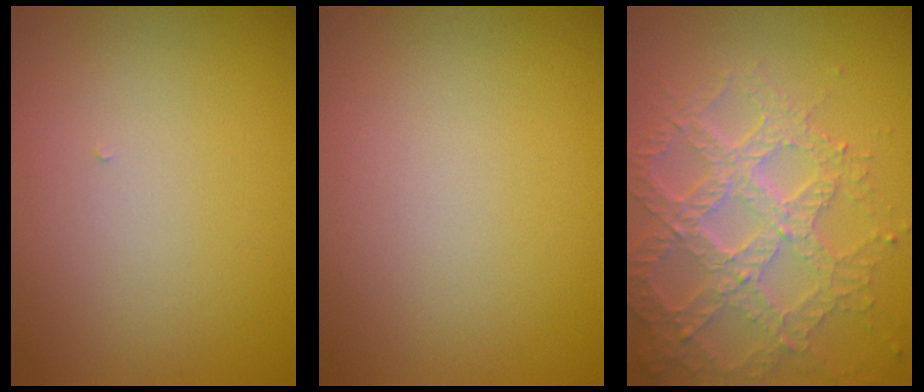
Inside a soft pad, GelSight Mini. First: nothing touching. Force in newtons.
{"total": 0.0}
{"total": 7.2, "press": 5.3, "slide": 4.9}